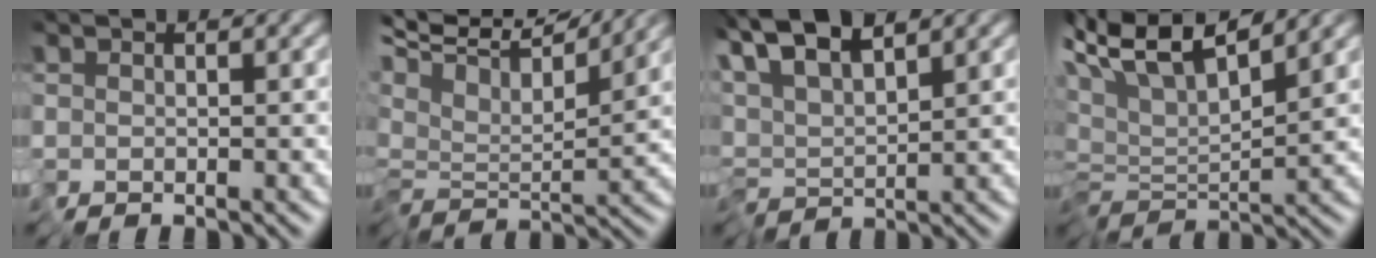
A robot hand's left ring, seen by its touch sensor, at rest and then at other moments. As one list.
[{"total": 9.3, "force": [8.3, 0.8, 4.2], "torque": [-0.100, 0.019, 0.120]}, {"total": 6.9, "force": [4.9, 1.9, 4.4], "torque": [-0.112, 0.020, 0.090]}, {"total": 7.1, "force": [4.2, 1.3, 5.6], "torque": [-0.116, 0.017, 0.069]}]